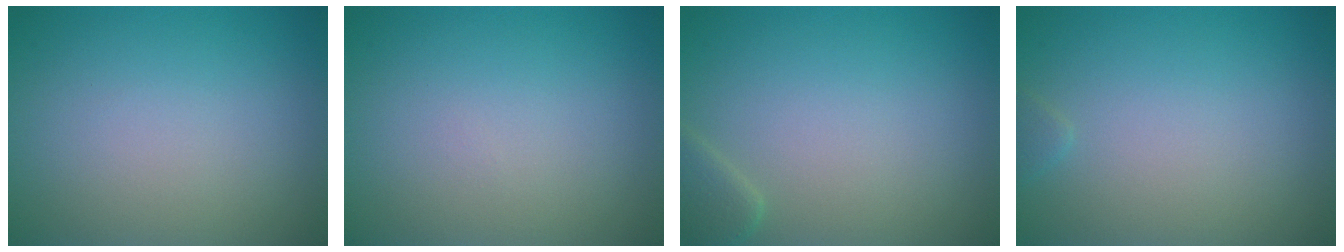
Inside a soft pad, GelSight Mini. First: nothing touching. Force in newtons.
{"total": 0.0}
{"total": 1.7, "press": 1.7, "slide": 0.2}
{"total": 0.5, "press": 0.5, "slide": 0.1}